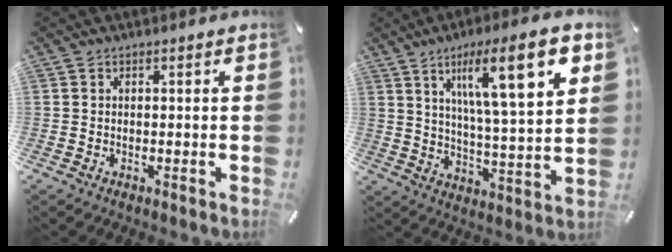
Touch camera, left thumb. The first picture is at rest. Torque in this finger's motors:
{"motor_torque": [2.30, 2.71, 1.48, -1.29, 0.18]}